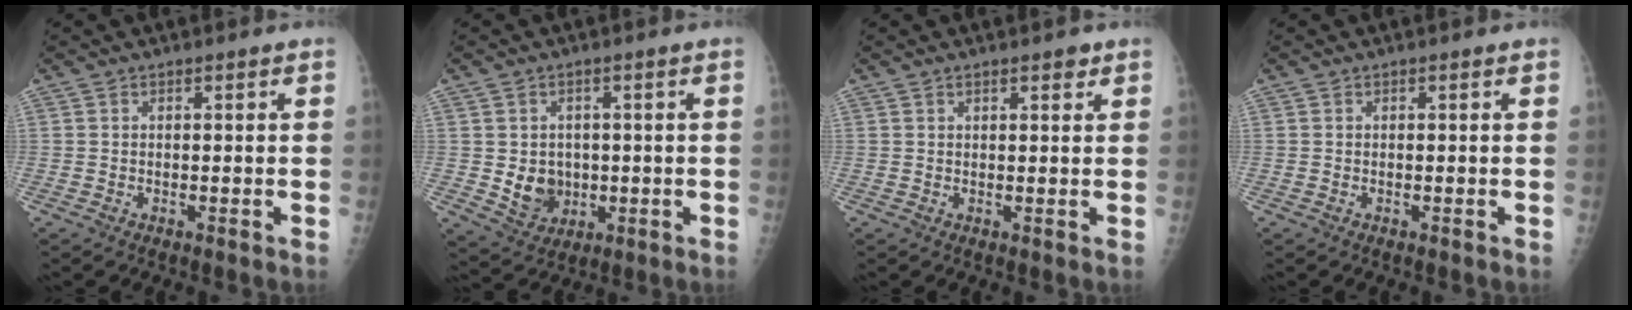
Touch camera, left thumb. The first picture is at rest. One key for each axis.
{"total": 6.5, "fx": -0.3, "fy": 5.6, "fz": 3.4, "tx": -0.024, "ty": -0.002, "tz": 0.012}
{"total": 2.1, "fx": 1.4, "fy": 0.8, "fz": 1.3, "tx": -0.011, "ty": -0.006, "tz": 0.018}
{"total": 0.0}